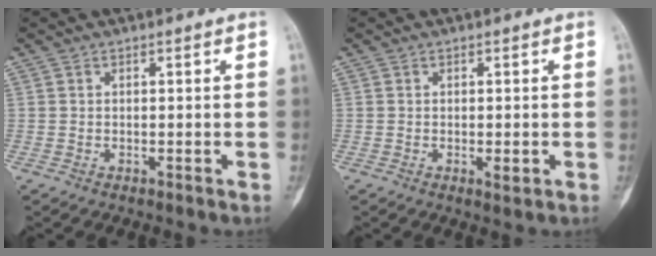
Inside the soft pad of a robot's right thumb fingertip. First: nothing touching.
{"total": 1.6, "force": [-0.3, 0.5, 1.5], "torque": [-0.025, -0.005, 0.000]}